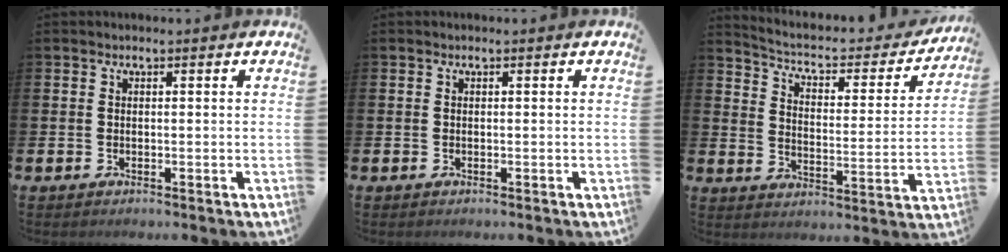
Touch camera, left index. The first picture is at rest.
{"total": 0.0}
{"total": 4.9, "force": [4.2, 1.7, 1.9], "torque": [-0.060, -0.033, 0.061]}